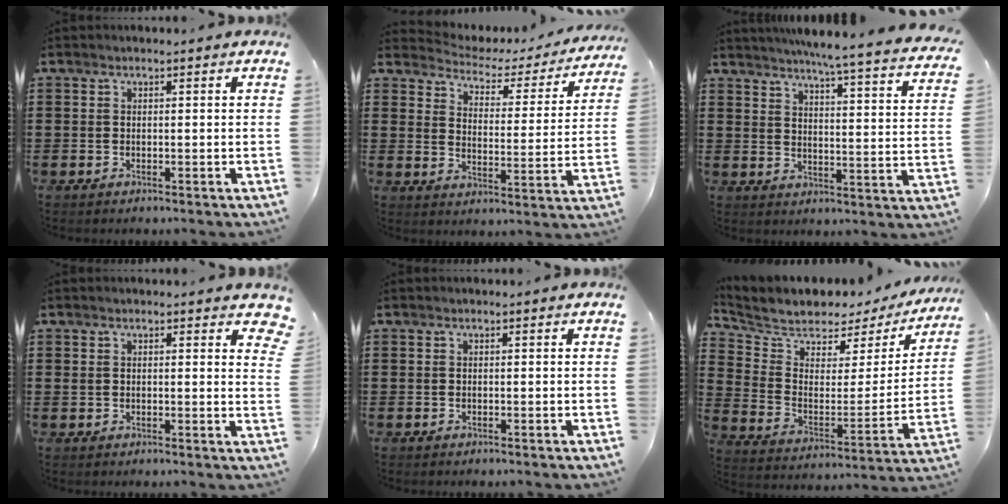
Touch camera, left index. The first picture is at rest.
{"total": 3.0, "force": [2.8, 0.9, 0.4], "torque": [-0.031, -0.025, 0.040]}
{"total": 5.0, "force": [4.3, -1.0, 2.3], "torque": [-0.058, -0.044, 0.064]}
{"total": 2.1, "force": [1.6, 0.9, 1.1], "torque": [-0.019, 0.003, 0.028]}
{"total": 0.0}
{"total": 4.8, "force": [4.4, 1.9, 0.4], "torque": [-0.047, -0.041, 0.070]}